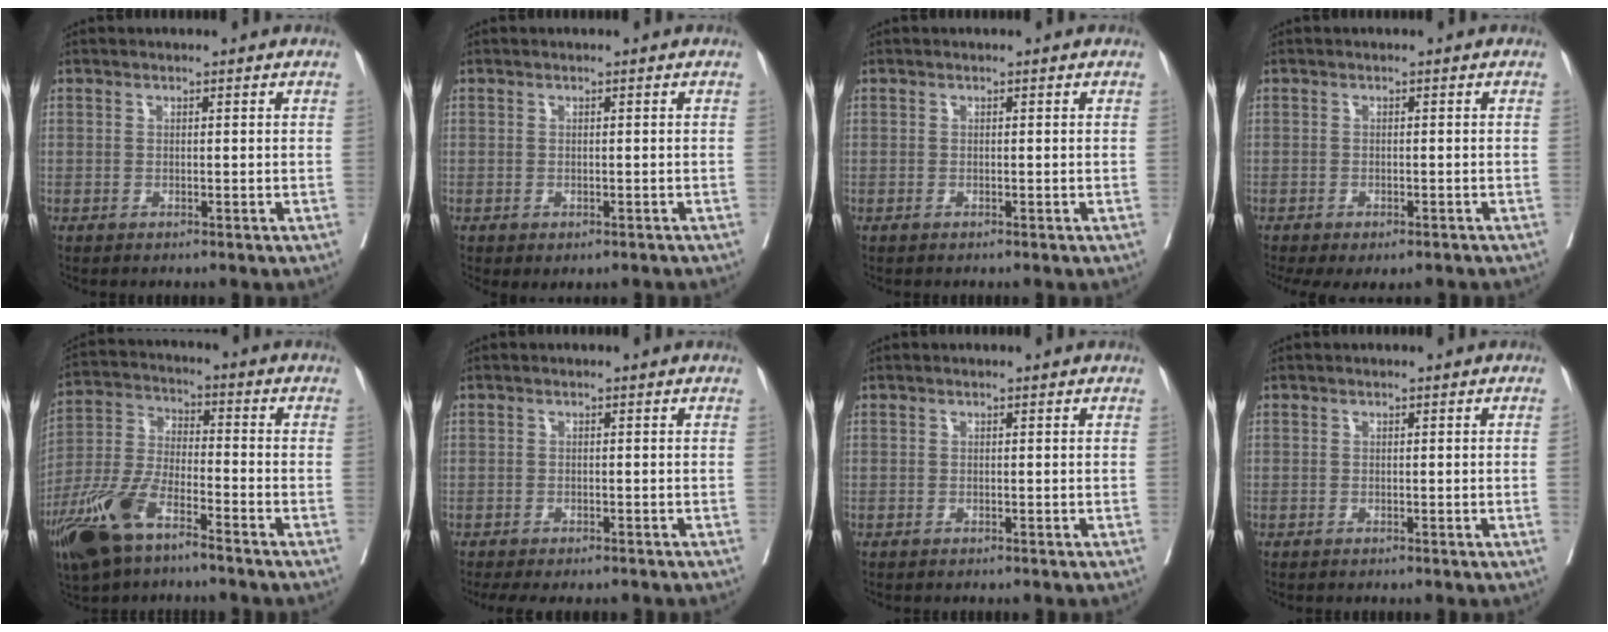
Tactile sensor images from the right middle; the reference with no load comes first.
{"total": 2.1, "force": [-1.5, 1.1, 1.0], "torque": [-0.006, -0.004, -0.018]}
{"total": 0.0}
{"total": 7.9, "force": [-6.0, 3.2, 4.0], "torque": [-0.073, -0.005, -0.078]}
{"total": 12.8, "force": [-8.1, 4.0, 9.1], "torque": [-0.202, -0.017, -0.158]}
{"total": 6.3, "force": [-5.3, 2.1, 2.6], "torque": [-0.028, -0.005, -0.074]}
{"total": 0.0}
{"total": 0.6, "force": [0.0, -0.3, 0.5], "torque": [-0.006, 0.000, 0.001]}